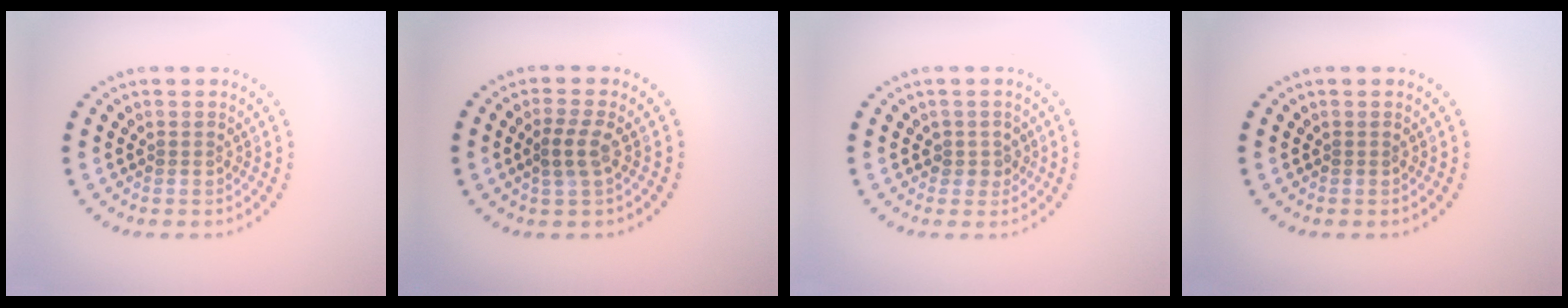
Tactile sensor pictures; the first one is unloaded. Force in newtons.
{"total": 2.2, "press": 2.0, "slide": 0.9}
{"total": 1.5, "press": 1.2, "slide": 0.9}
{"total": 0.0}